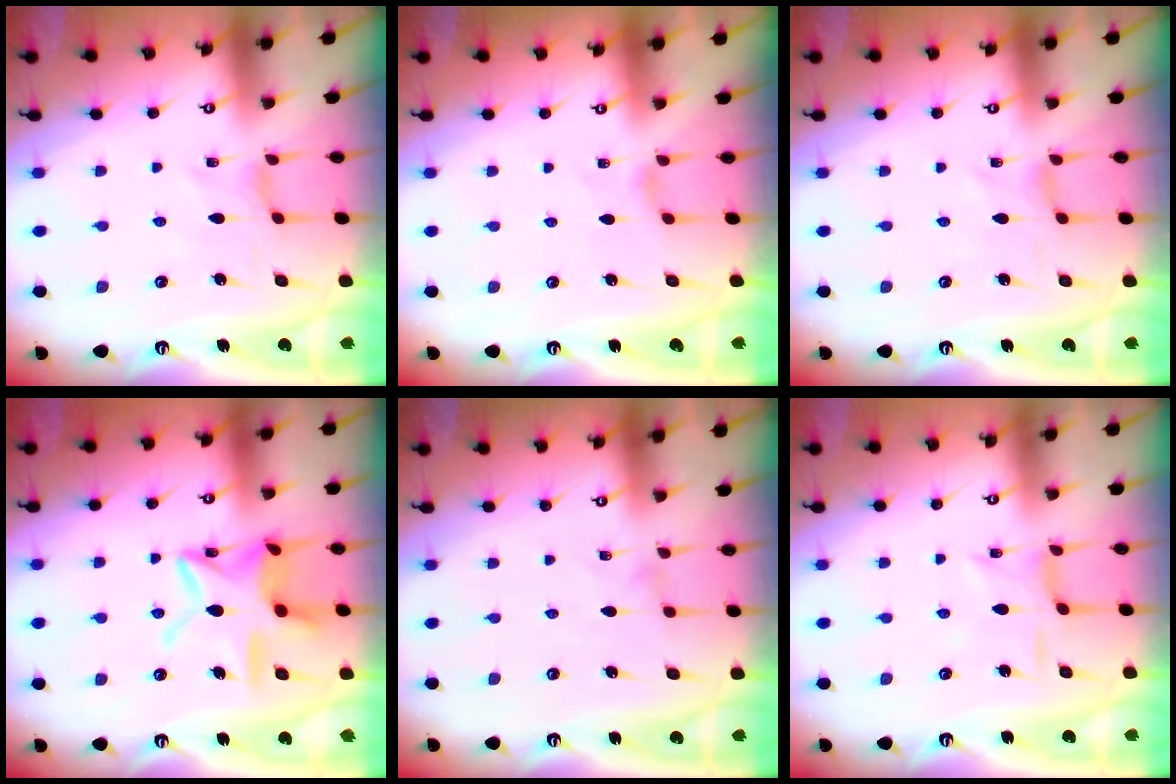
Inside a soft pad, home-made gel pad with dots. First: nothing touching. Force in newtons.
{"total": 0.6, "press": 0.6, "slide": 0.2}
{"total": 0.0}
{"total": 15.9, "press": 15.9, "slide": 1.3}
{"total": 0.0}
{"total": 3.1, "press": 3.1, "slide": 0.1}